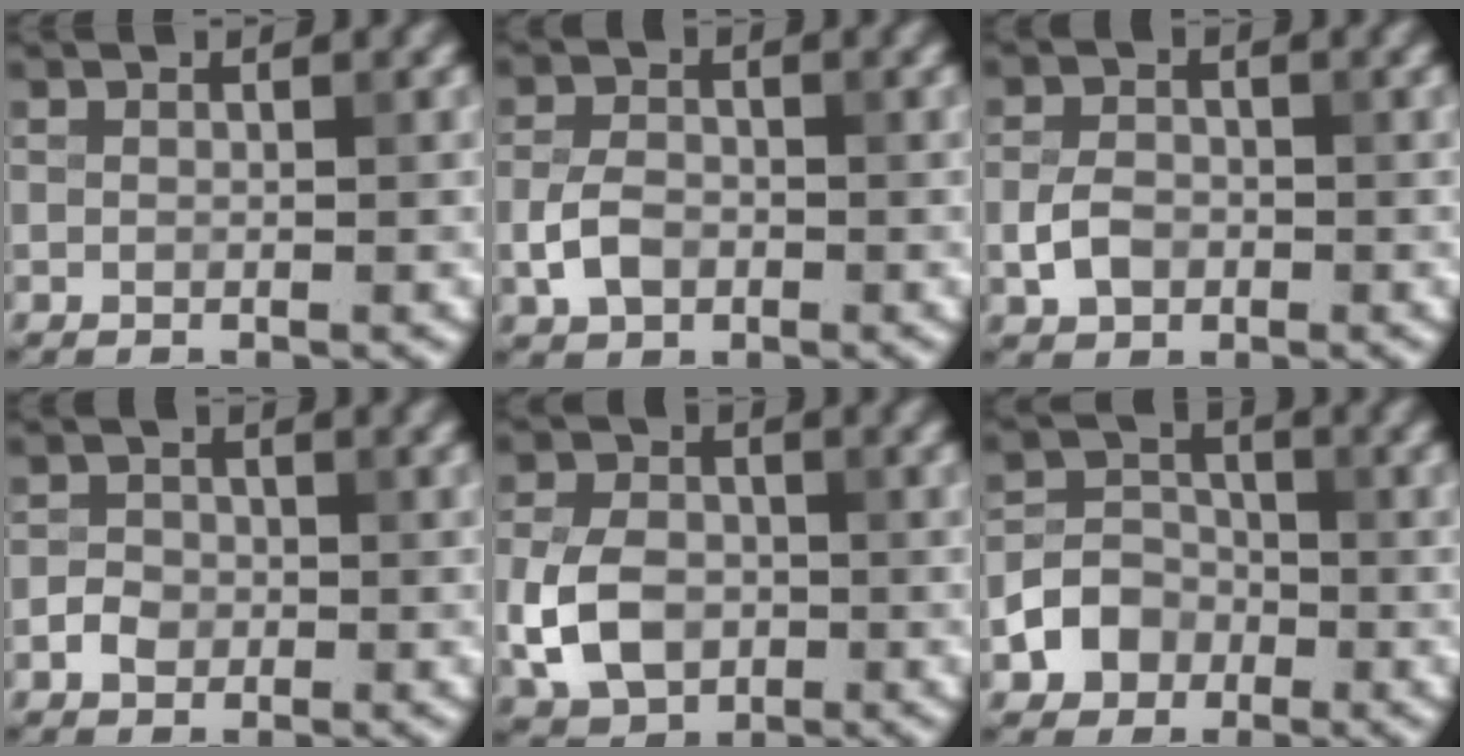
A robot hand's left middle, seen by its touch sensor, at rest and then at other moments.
{"total": 3.0, "force": [-1.0, 2.1, 1.9], "torque": [-0.035, 0.002, -0.024]}
{"total": 2.7, "force": [-0.8, 2.0, 1.6], "torque": [-0.028, 0.001, -0.021]}
{"total": 1.8, "force": [-0.7, 1.5, 0.8], "torque": [-0.010, 0.002, -0.016]}
{"total": 6.0, "force": [-1.5, 4.3, 3.8], "torque": [-0.084, -0.001, -0.034]}
{"total": 3.8, "force": [-1.6, 3.2, 1.3], "torque": [-0.019, 0.005, -0.032]}